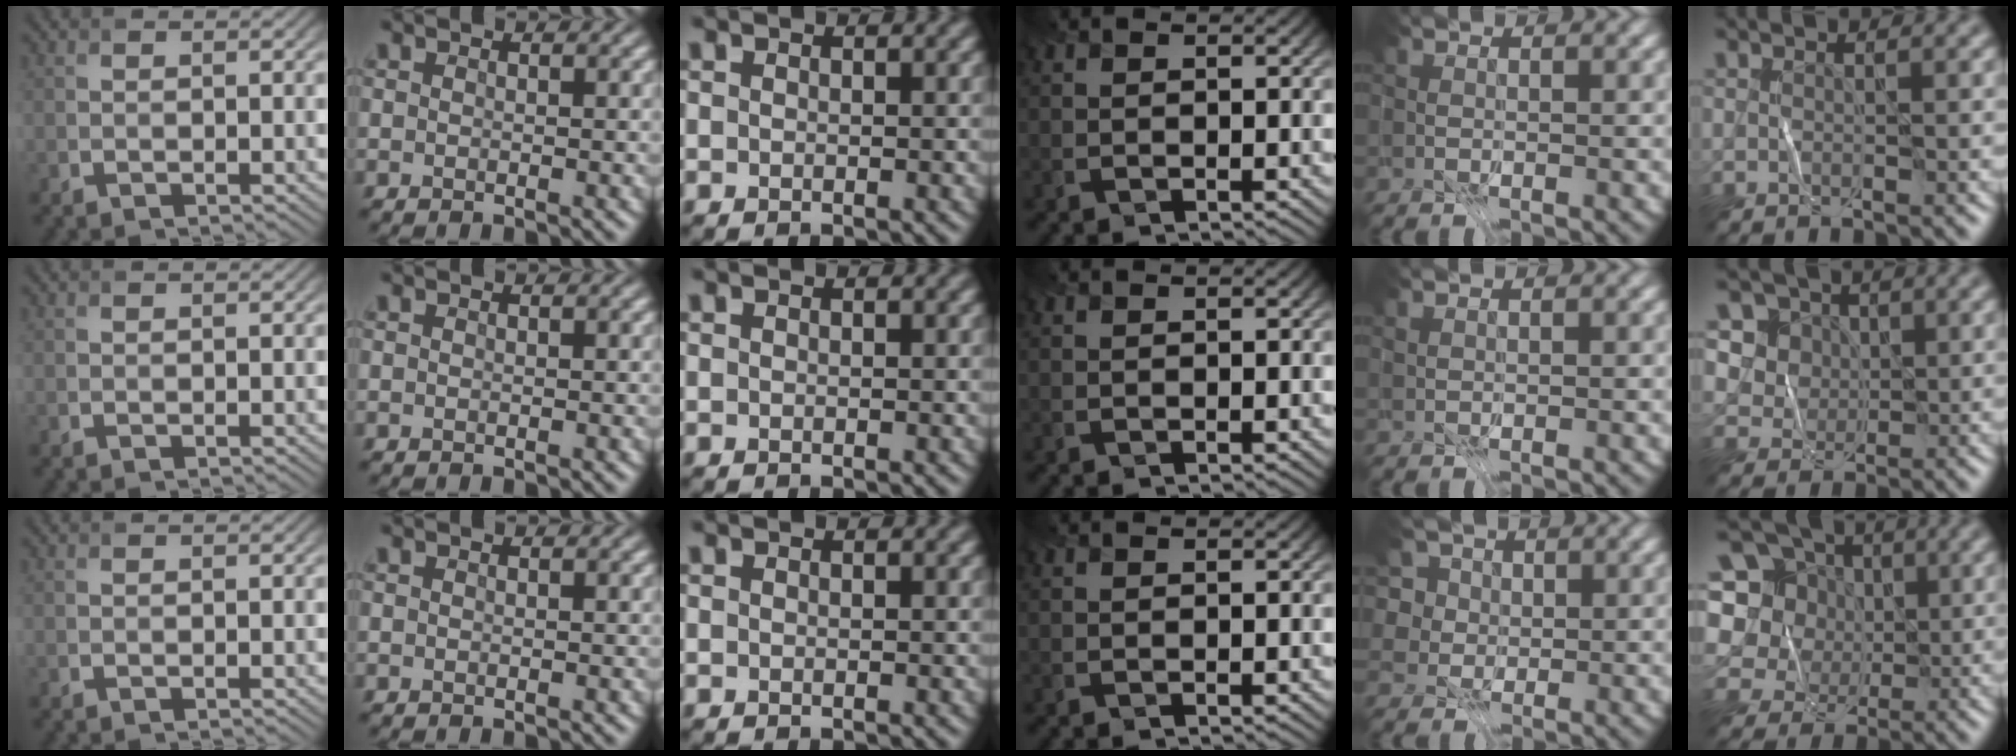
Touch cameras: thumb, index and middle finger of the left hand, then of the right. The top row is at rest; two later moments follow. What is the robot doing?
{"motion": "fold", "object": "file"}